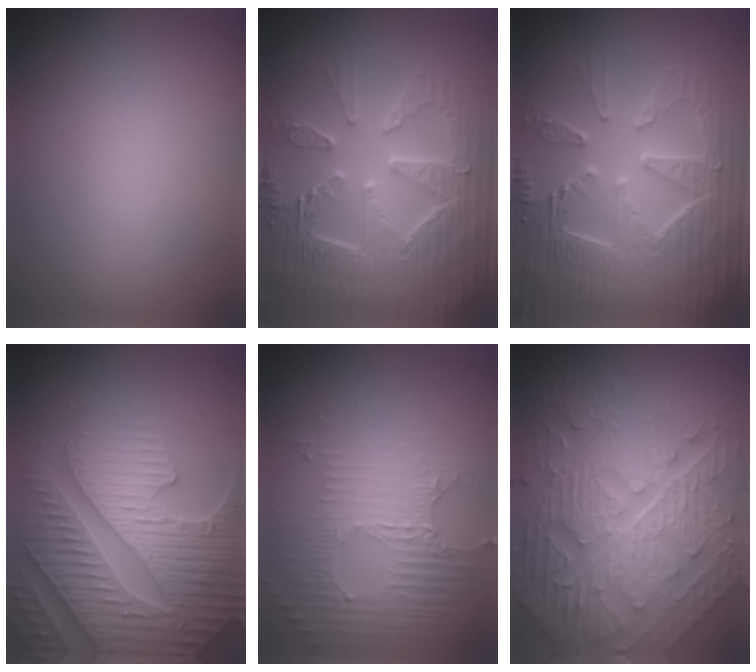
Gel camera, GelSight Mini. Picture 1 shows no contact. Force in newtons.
{"total": 9.1, "press": 6.5, "slide": 6.3}
{"total": 8.9, "press": 6.5, "slide": 6.2}
{"total": 7.5, "press": 7.3, "slide": 1.8}
{"total": 5.2, "press": 3.4, "slide": 3.9}
{"total": 11.1, "press": 7.6, "slide": 8.1}